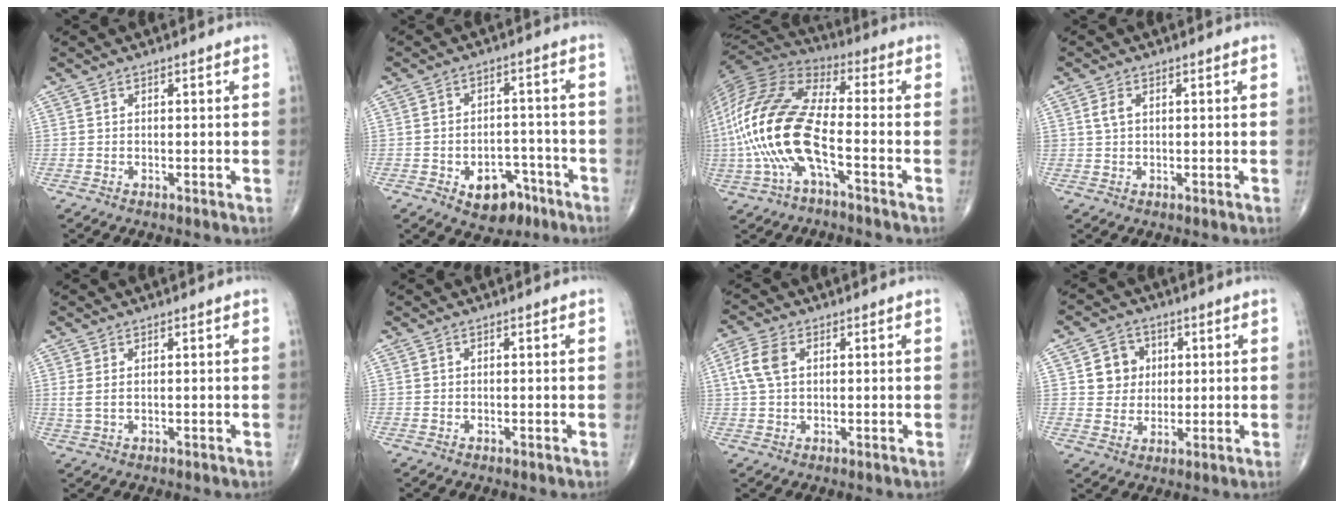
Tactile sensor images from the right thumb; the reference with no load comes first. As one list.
[{"total": 8.7, "force": [-4.6, 5.7, 4.7], "torque": [-0.037, 0.039, -0.058]}, {"total": 20.7, "force": [-4.9, 8.0, 18.5], "torque": [-0.416, 0.030, -0.093]}, {"total": 2.3, "force": [0.7, 1.4, 1.6], "torque": [-0.033, 0.004, 0.015]}, {"total": 2.3, "force": [0.5, 1.0, 1.9], "torque": [-0.052, 0.006, 0.018]}, {"total": 0.0}, {"total": 5.6, "force": [1.4, 3.4, 4.2], "torque": [-0.103, 0.011, 0.027]}, {"total": 7.0, "force": [1.7, 6.4, 2.3], "torque": [-0.004, -0.001, 0.029]}]